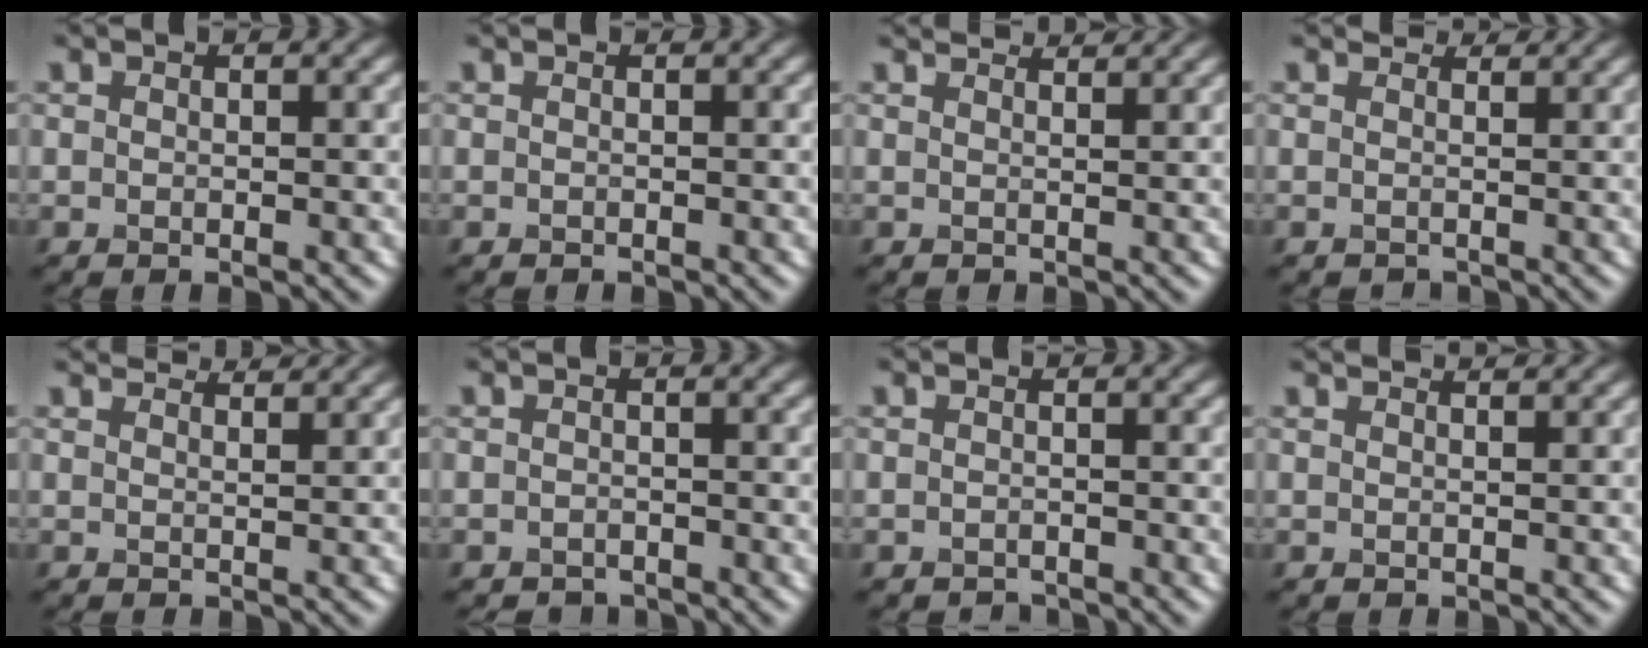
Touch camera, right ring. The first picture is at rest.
{"total": 0.0}
{"total": 3.2, "force": [3.1, 0.5, 0.9], "torque": [-0.015, 0.008, 0.037]}
{"total": 2.0, "force": [1.6, 1.1, 0.2], "torque": [-0.006, -0.003, 0.019]}
{"total": 4.1, "force": [3.9, 0.5, 1.1], "torque": [-0.017, 0.007, 0.045]}
{"total": 1.3, "force": [-1.2, 0.4, -0.2], "torque": [0.006, -0.002, -0.022]}
{"total": 1.4, "force": [-1.3, 0.2, -0.2], "torque": [0.004, -0.006, -0.023]}
{"total": 2.6, "force": [2.4, 0.6, 0.9], "torque": [-0.004, 0.006, 0.021]}